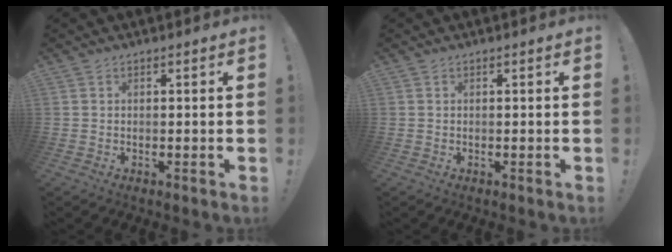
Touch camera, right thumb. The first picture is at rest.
{"total": 0.0}